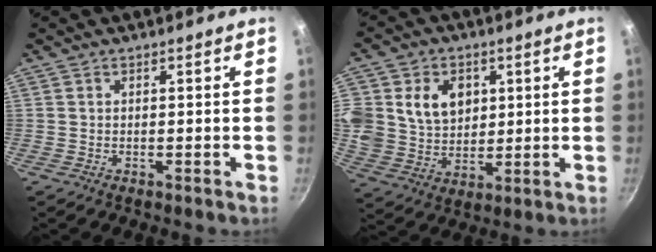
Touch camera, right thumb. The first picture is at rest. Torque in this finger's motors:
{"motor_torque": [0.14, 0.35, 0.15, -0.08, 0.16]}